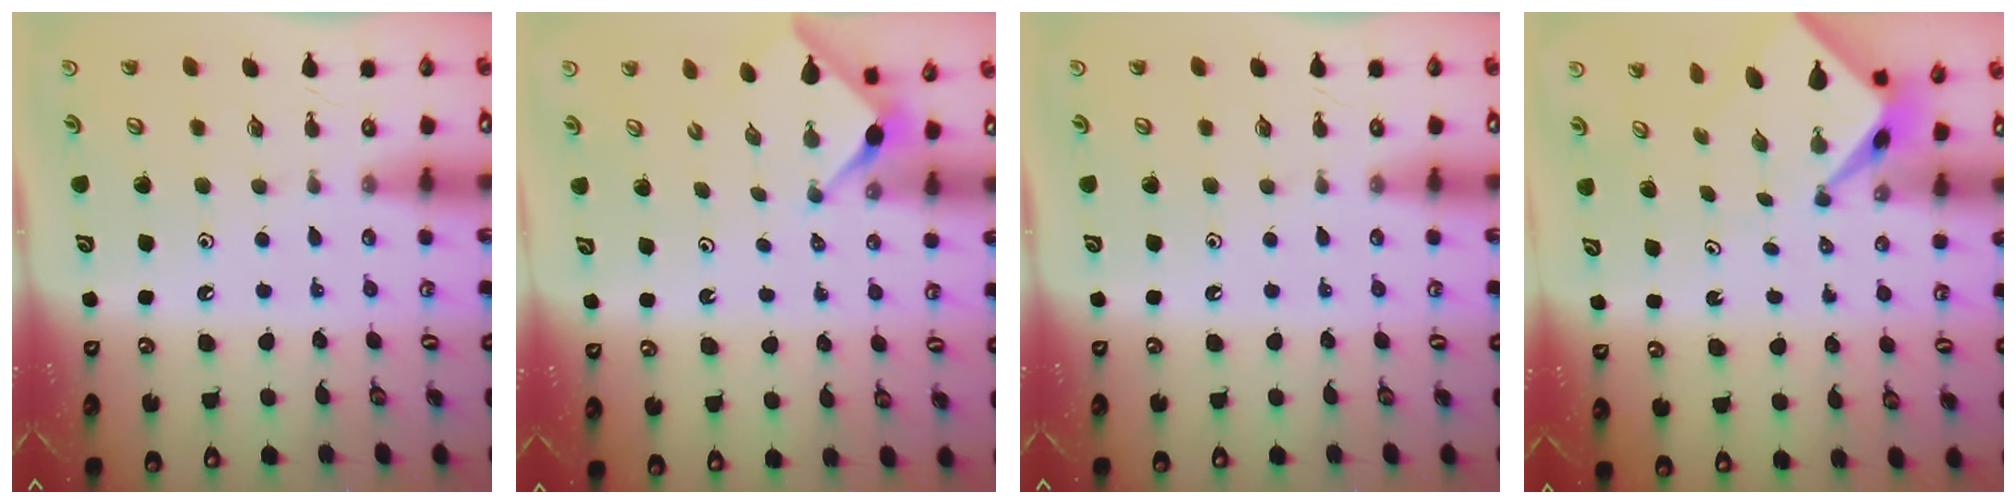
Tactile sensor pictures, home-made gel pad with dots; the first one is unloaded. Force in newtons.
{"total": 2.9, "press": 2.9, "slide": 0.3}
{"total": 0.0}
{"total": 2.7, "press": 2.7, "slide": 0.2}